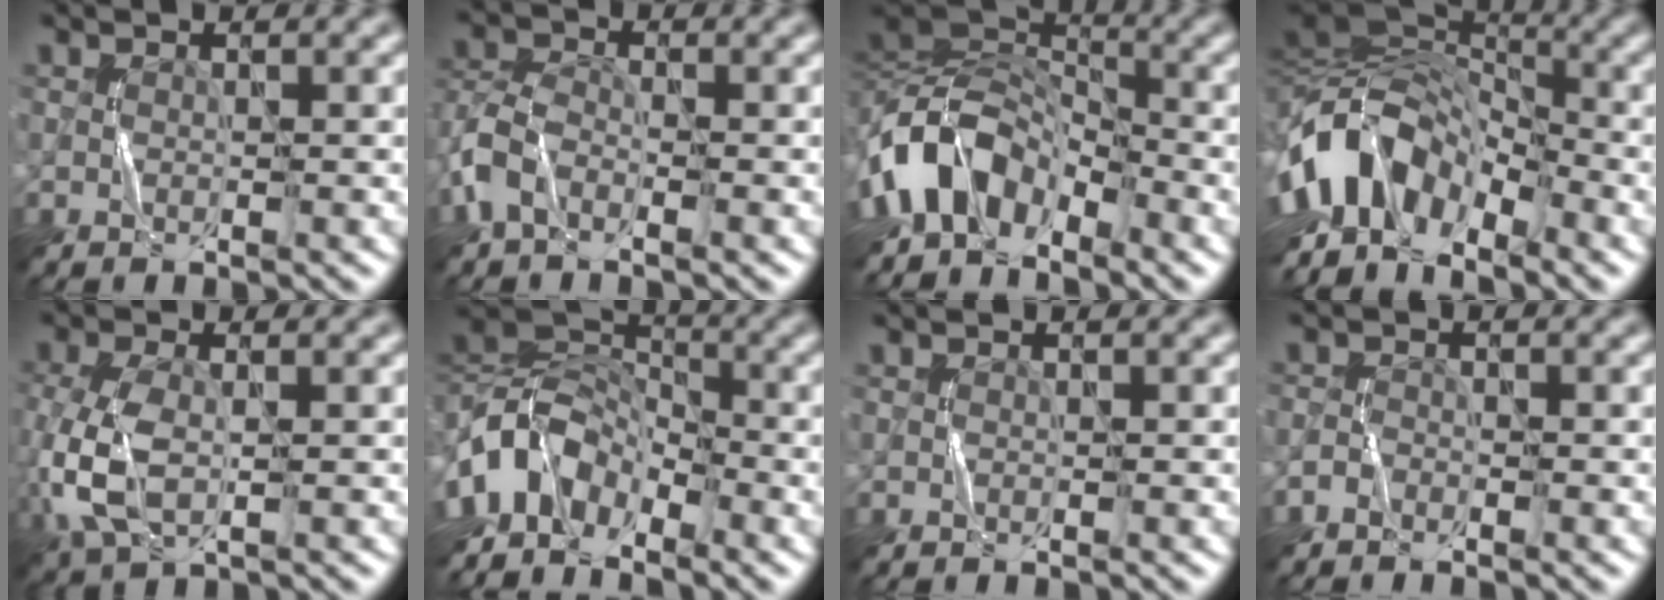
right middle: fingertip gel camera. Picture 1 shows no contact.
{"total": 3.8, "force": [-2.1, 2.1, 2.4], "torque": [-0.061, 0.003, -0.056]}
{"total": 7.5, "force": [-3.9, 4.6, 4.5], "torque": [-0.076, 0.009, -0.087]}
{"total": 10.1, "force": [-4.8, 5.9, 6.6], "torque": [-0.115, 0.000, -0.099]}
{"total": 5.9, "force": [-0.7, 3.4, 4.8], "torque": [-0.132, -0.006, -0.013]}
{"total": 6.7, "force": [-3.6, 4.1, 3.9], "torque": [-0.071, 0.008, -0.083]}
{"total": 0.0}
{"total": 0.9, "force": [-0.8, 0.4, 0.3], "torque": [-0.003, 0.003, -0.019]}